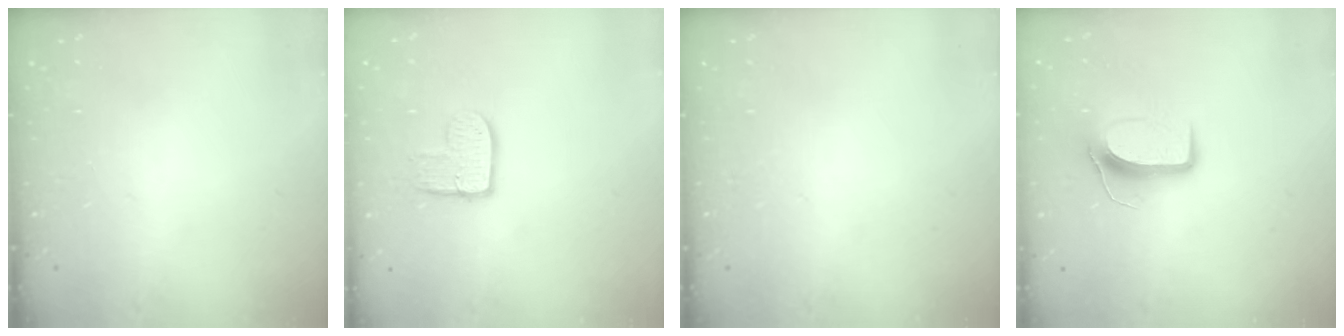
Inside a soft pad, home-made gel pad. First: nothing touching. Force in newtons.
{"total": 9.7, "press": 9.6, "slide": 0.7}
{"total": 0.0}
{"total": 9.0, "press": 9.0, "slide": 0.2}